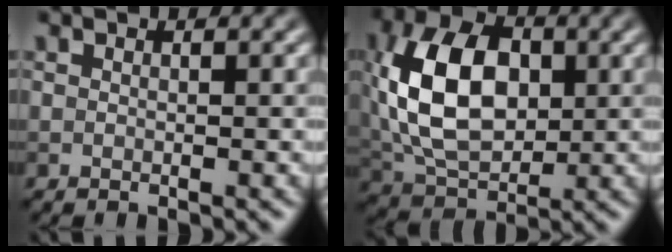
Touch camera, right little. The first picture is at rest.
{"total": 10.5, "force": [0.9, 6.6, 8.1], "torque": [-0.163, 0.011, 0.010]}